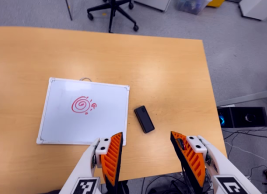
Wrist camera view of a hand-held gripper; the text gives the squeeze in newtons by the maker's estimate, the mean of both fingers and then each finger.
{"total": 0.0}